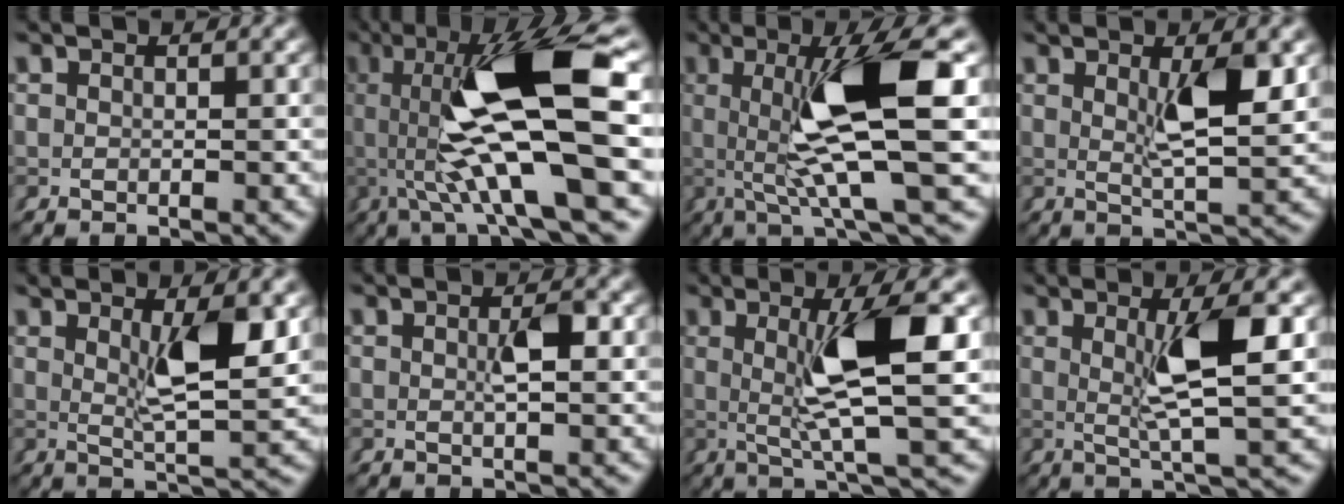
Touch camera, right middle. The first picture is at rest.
{"total": 13.4, "force": [0.9, 3.2, 13.0], "torque": [-0.231, 0.005, 0.018]}
{"total": 10.5, "force": [0.8, 1.4, 10.4], "torque": [-0.179, 0.002, 0.019]}
{"total": 4.5, "force": [1.3, 0.5, 4.2], "torque": [-0.071, -0.012, 0.031]}
{"total": 5.0, "force": [1.6, 0.6, 4.6], "torque": [-0.080, -0.014, 0.037]}
{"total": 2.1, "force": [0.0, 0.4, 2.1], "torque": [-0.030, -0.003, 0.000]}
{"total": 7.9, "force": [0.7, 0.6, 7.9], "torque": [-0.131, -0.002, 0.019]}
{"total": 6.1, "force": [0.9, 0.3, 6.0], "torque": [-0.098, -0.004, 0.022]}